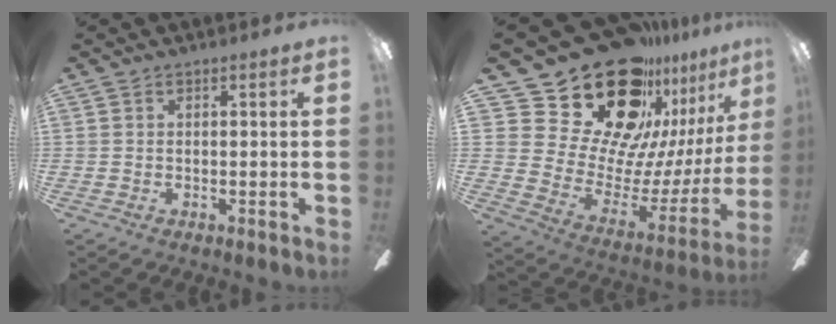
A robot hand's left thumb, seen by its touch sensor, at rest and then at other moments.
{"total": 32.1, "force": [21.9, 16.9, 16.3], "torque": [-0.266, -0.173, 0.429]}